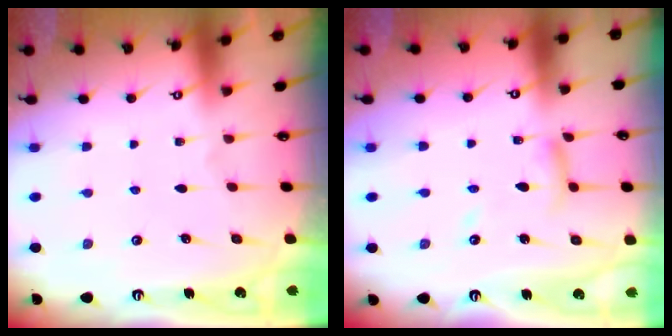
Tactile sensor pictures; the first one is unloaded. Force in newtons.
{"total": 7.7, "press": 7.7, "slide": 0.6}